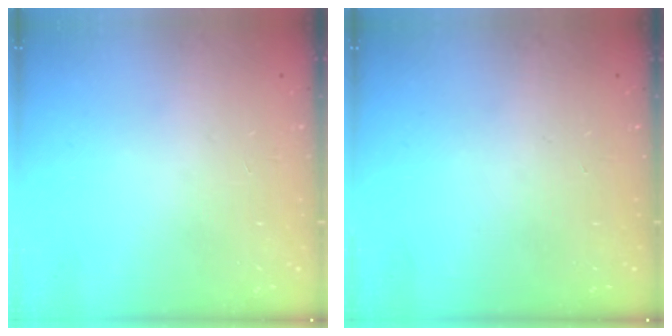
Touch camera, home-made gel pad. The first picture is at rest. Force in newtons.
{"total": 0.0}